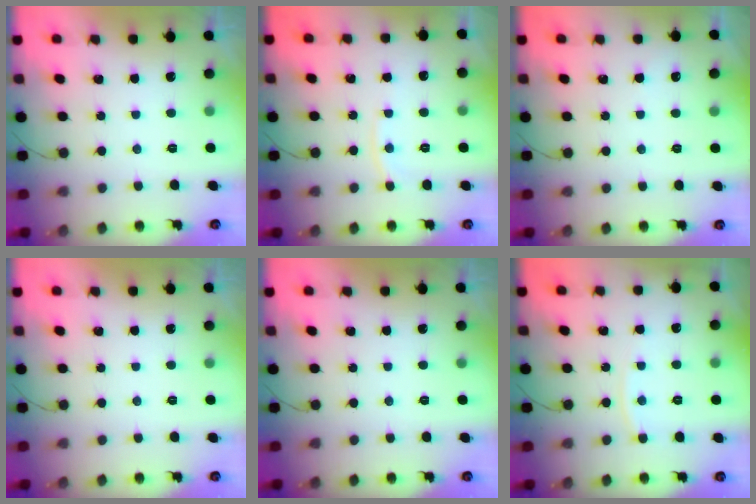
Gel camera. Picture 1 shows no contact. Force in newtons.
{"total": 4.0, "press": 4.0, "slide": 0.2}
{"total": 1.7, "press": 1.7, "slide": 0.3}
{"total": 0.0}
{"total": 0.0}
{"total": 4.5, "press": 4.5, "slide": 0.7}